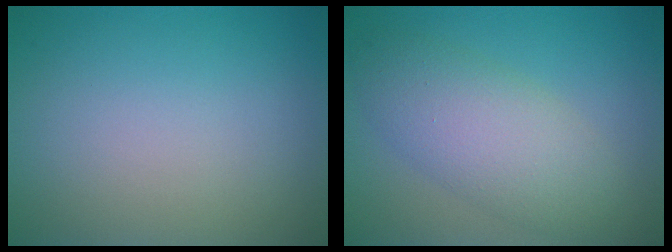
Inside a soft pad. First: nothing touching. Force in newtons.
{"total": 5.7, "press": 5.7, "slide": 0.1}